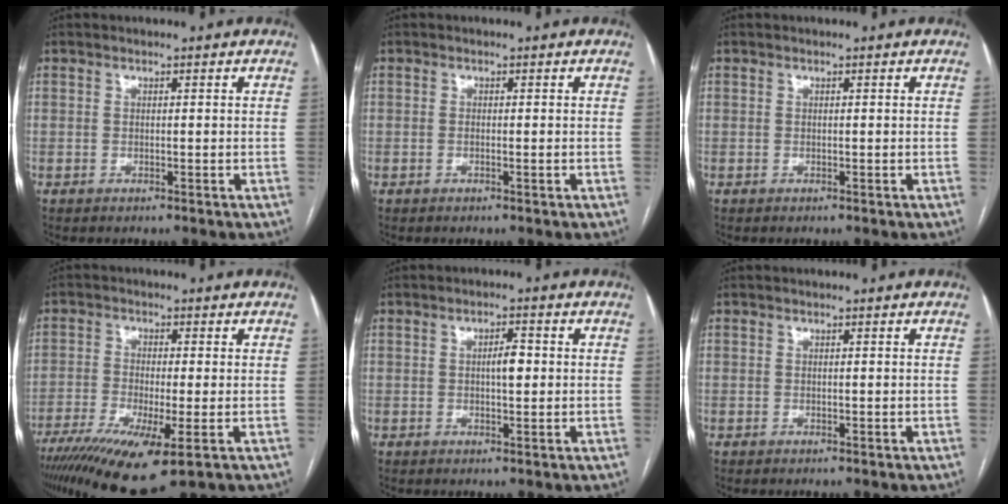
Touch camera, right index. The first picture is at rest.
{"total": 0.8, "force": [-0.2, 0.2, 0.8], "torque": [-0.014, -0.002, 0.000]}
{"total": 0.0}
{"total": 13.9, "force": [-7.7, 2.5, 11.3], "torque": [-0.200, -0.035, -0.128]}
{"total": 3.0, "force": [0.2, 0.9, 2.9], "torque": [-0.045, 0.003, 0.003]}
{"total": 0.0}